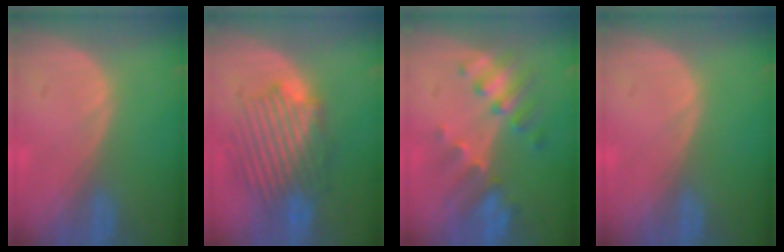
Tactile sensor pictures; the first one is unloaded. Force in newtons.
{"total": 8.6, "press": 8.5, "slide": 1.6}
{"total": 7.7, "press": 6.9, "slide": 3.3}
{"total": 0.0}